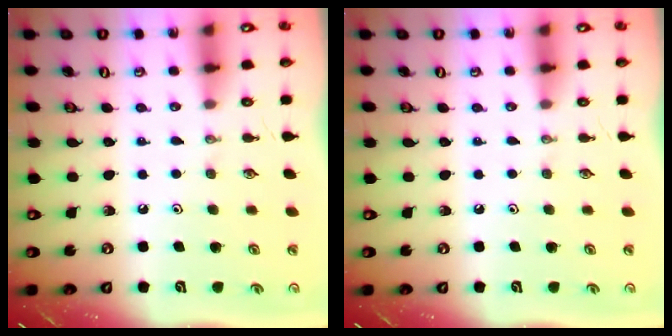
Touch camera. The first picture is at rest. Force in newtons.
{"total": 0.0}